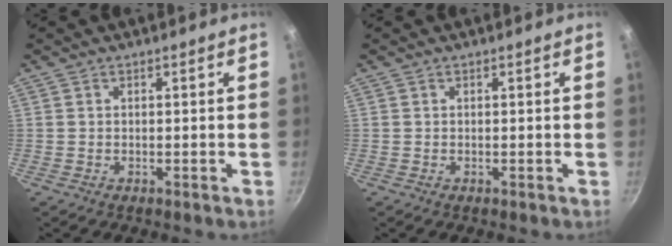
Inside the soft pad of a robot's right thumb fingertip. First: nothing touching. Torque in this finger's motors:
{"motor_torque": [0.09, 0.09, 0.12, -0.22, 0.01]}